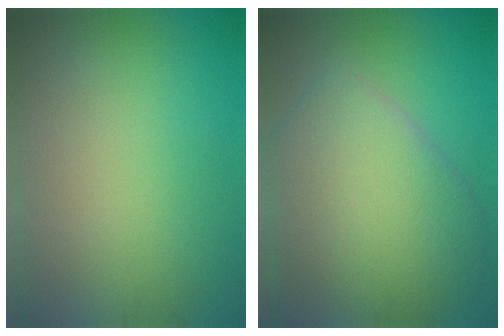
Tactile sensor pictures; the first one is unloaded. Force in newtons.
{"total": 8.7, "press": 8.7, "slide": 0.3}